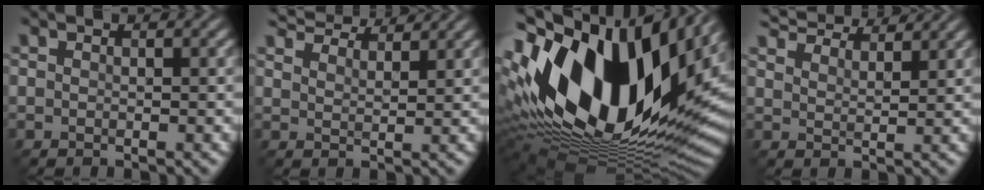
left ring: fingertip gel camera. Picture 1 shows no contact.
{"total": 6.1, "force": [5.7, 1.1, 2.0], "torque": [-0.036, 0.009, 0.080]}
{"total": 19.8, "force": [4.8, 10.6, 16.1], "torque": [-0.309, 0.010, 0.073]}
{"total": 7.0, "force": [6.4, 1.3, 2.3], "torque": [-0.043, 0.011, 0.092]}